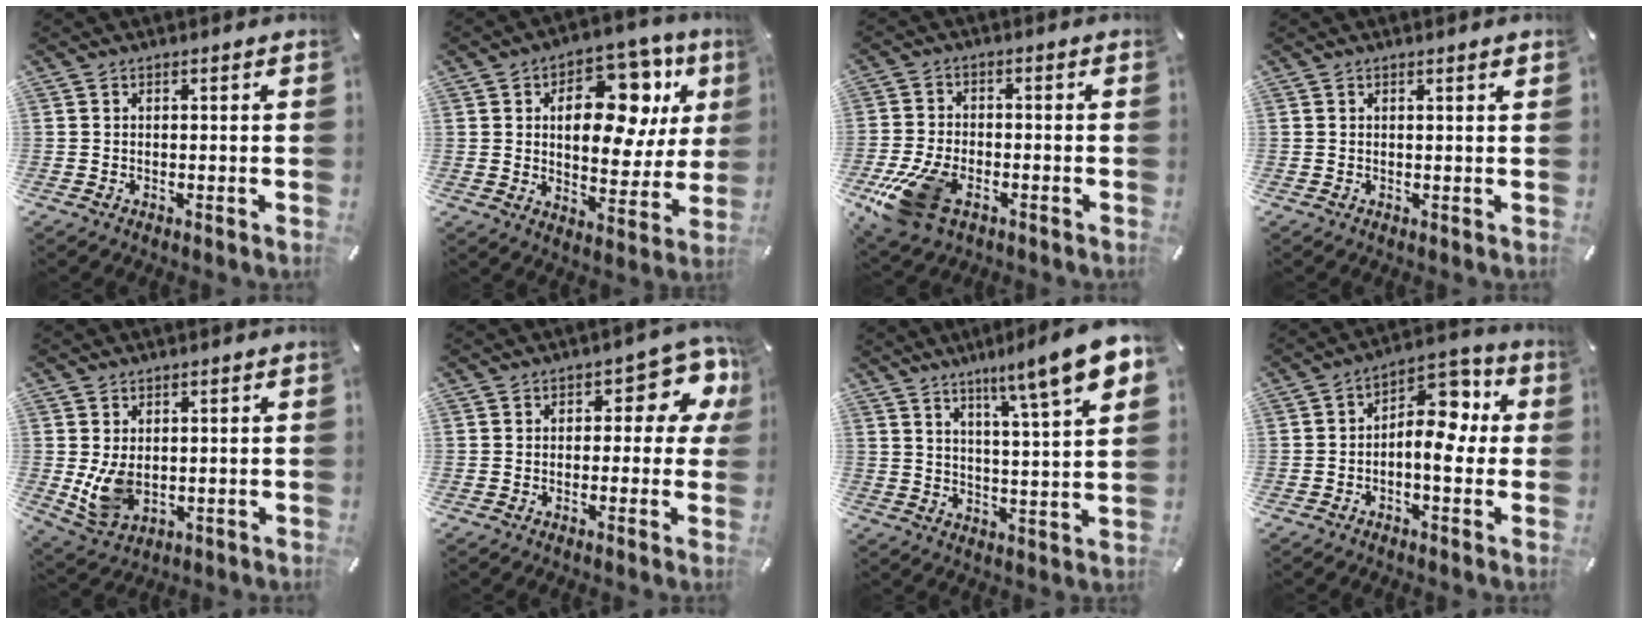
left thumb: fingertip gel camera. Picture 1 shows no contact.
{"total": 19.0, "force": [6.9, 11.4, 13.6], "torque": [-0.176, -0.036, 0.111]}
{"total": 12.7, "force": [-6.1, 7.3, 8.4], "torque": [-0.187, 0.012, -0.111]}
{"total": 1.1, "force": [0.5, 0.0, 1.0], "torque": [-0.019, 0.000, 0.009]}
{"total": 7.6, "force": [0.3, 5.5, 5.2], "torque": [-0.106, -0.006, 0.008]}
{"total": 9.5, "force": [3.4, 5.0, 7.4], "torque": [-0.087, -0.019, 0.054]}
{"total": 12.5, "force": [8.7, 0.1, 9.0], "torque": [-0.144, -0.061, 0.134]}
{"total": 9.9, "force": [0.1, 6.0, 7.9], "torque": [-0.106, -0.012, -0.001]}